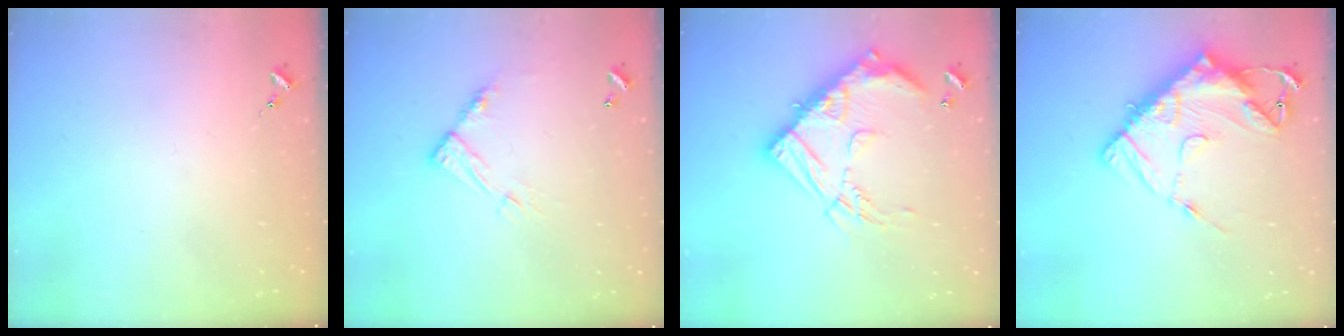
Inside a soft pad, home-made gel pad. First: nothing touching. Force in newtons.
{"total": 9.4, "press": 9.4, "slide": 0.5}
{"total": 21.3, "press": 21.2, "slide": 2.1}
{"total": 16.9, "press": 16.8, "slide": 1.8}